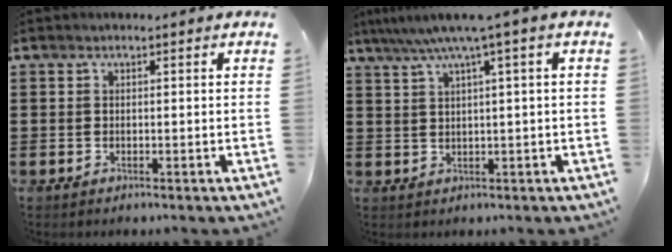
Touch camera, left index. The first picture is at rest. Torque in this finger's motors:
{"motor_torque": [1.26, -0.88, 0.69, 0.20]}